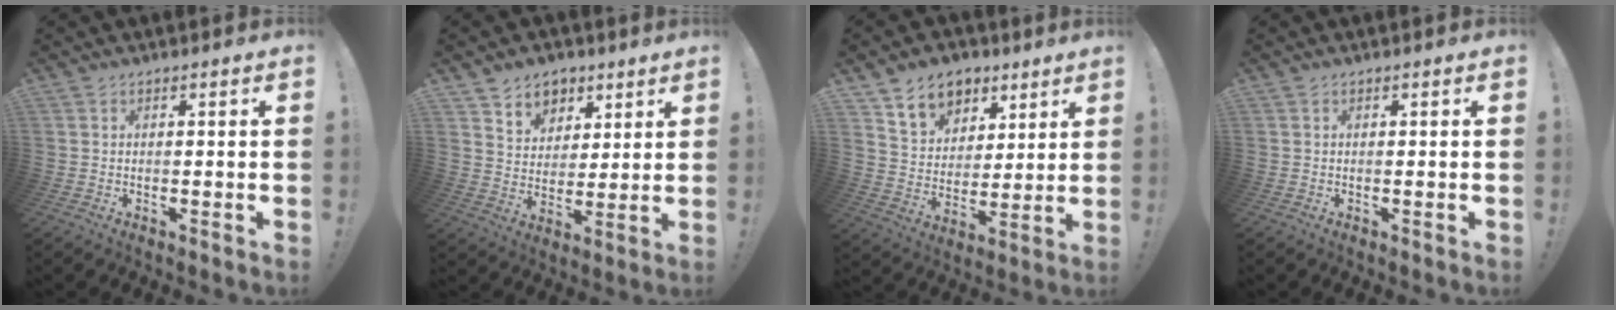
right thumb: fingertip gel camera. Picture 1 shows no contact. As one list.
[{"total": 8.6, "force": [5.5, 6.5, 1.6], "torque": [-0.022, -0.042, 0.107]}, {"total": 12.8, "force": [7.8, 9.2, 4.1], "torque": [-0.060, -0.047, 0.150]}, {"total": 0.0}]